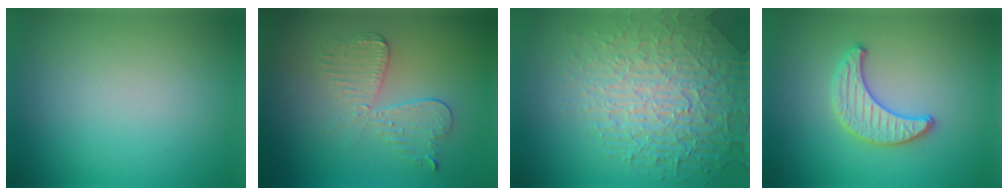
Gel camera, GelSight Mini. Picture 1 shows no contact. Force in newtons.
{"total": 3.5, "press": 3.1, "slide": 1.7}
{"total": 8.3, "press": 6.0, "slide": 5.7}
{"total": 2.4, "press": 2.4, "slide": 0.1}